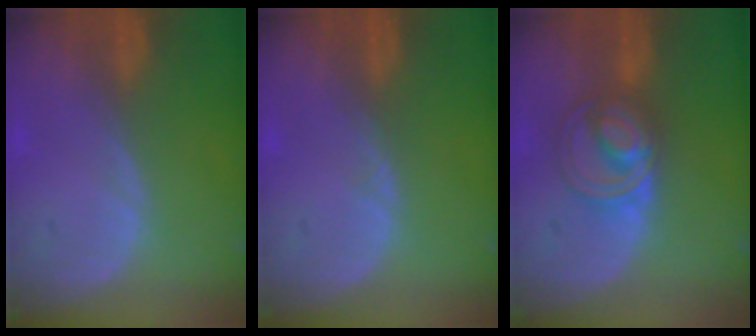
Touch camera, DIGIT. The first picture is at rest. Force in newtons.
{"total": 0.5, "press": 0.5, "slide": 0.1}
{"total": 6.3, "press": 6.3, "slide": 0.1}